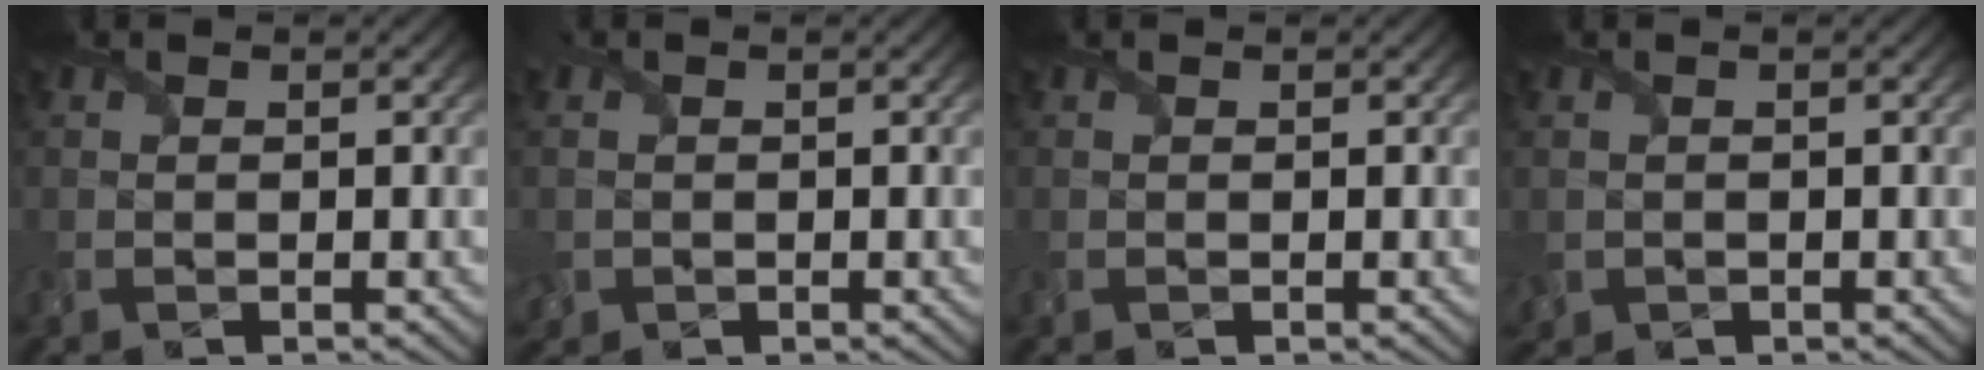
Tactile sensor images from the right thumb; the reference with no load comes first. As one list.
[{"total": 2.0, "force": [-0.2, 2.0, 0.1], "torque": [-0.012, -0.007, -0.010]}, {"total": 0.0}, {"total": 1.4, "force": [-0.3, 1.4, 0.3], "torque": [-0.015, -0.012, -0.006]}]